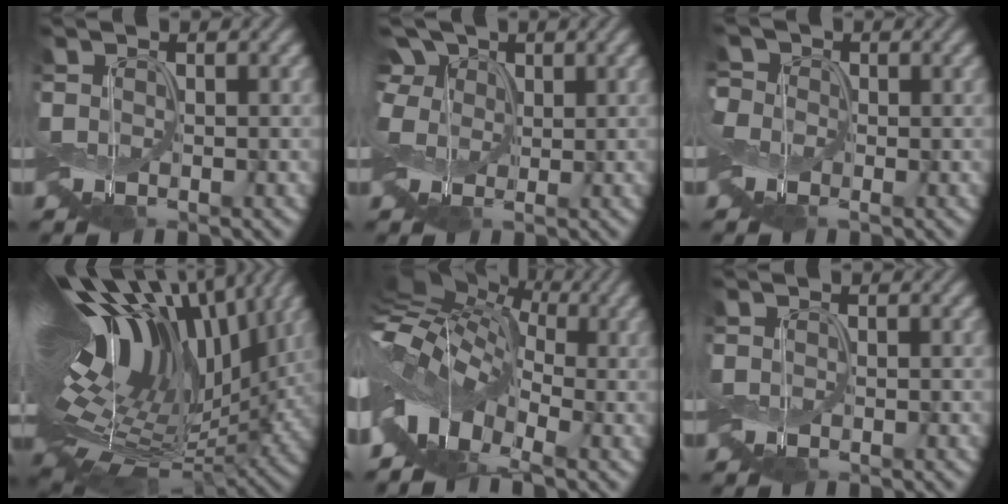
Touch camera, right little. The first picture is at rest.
{"total": 3.5, "force": [1.7, 2.7, 1.5], "torque": [-0.051, 0.017, 0.021]}
{"total": 4.1, "force": [1.5, 3.4, 1.8], "torque": [-0.057, 0.023, 0.000]}
{"total": 18.1, "force": [4.6, 9.3, 14.9], "torque": [-0.267, 0.019, 0.077]}
{"total": 13.0, "force": [-1.1, 8.0, 10.1], "torque": [-0.179, 0.001, -0.023]}
{"total": 0.0}